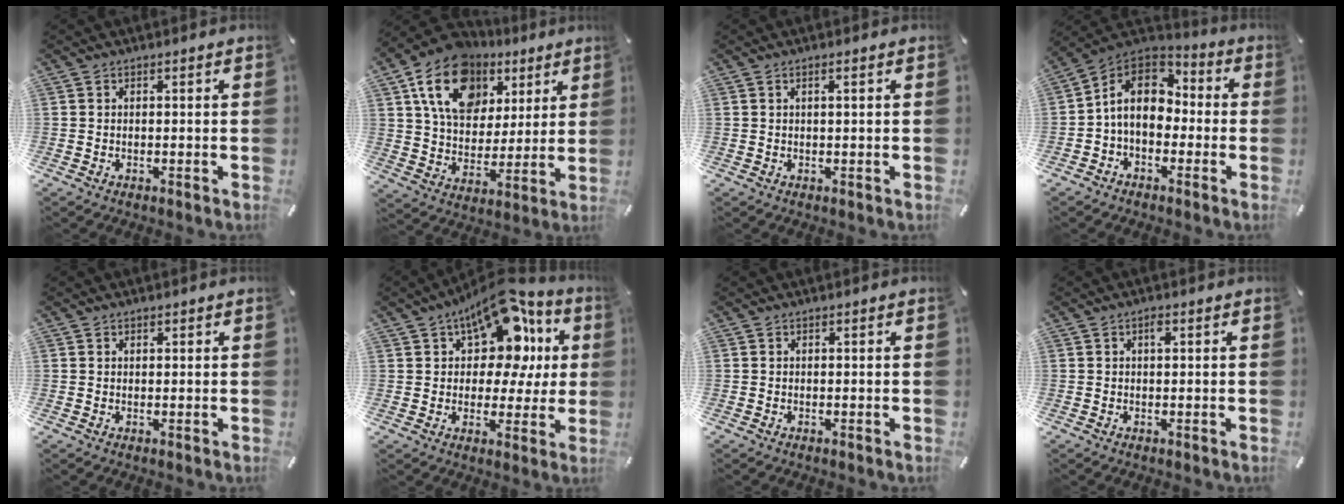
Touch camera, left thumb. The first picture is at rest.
{"total": 16.8, "force": [8.6, 12.0, 8.1], "torque": [-0.142, -0.028, 0.159]}
{"total": 1.1, "force": [0.3, 0.1, 1.1], "torque": [-0.020, 0.000, 0.005]}
{"total": 10.6, "force": [-0.7, 8.1, 6.7], "torque": [-0.137, 0.016, -0.012]}
{"total": 0.7, "force": [0.4, 0.5, 0.0], "torque": [0.000, 0.001, 0.009]}
{"total": 16.2, "force": [8.6, 9.2, 10.1], "torque": [-0.155, -0.064, 0.150]}
{"total": 0.0}
{"total": 1.3, "force": [0.4, 0.5, 1.1], "torque": [-0.015, 0.001, 0.005]}